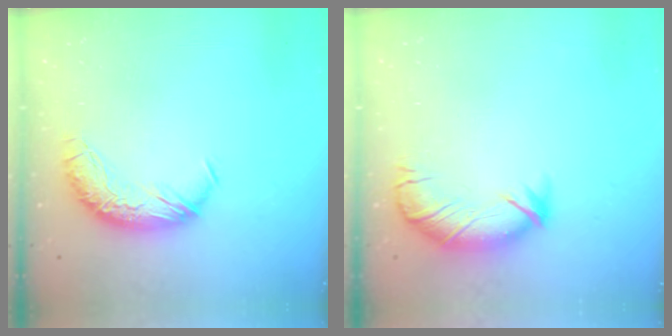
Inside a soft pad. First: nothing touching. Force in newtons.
{"total": 3.2, "press": 2.6, "slide": 1.8}